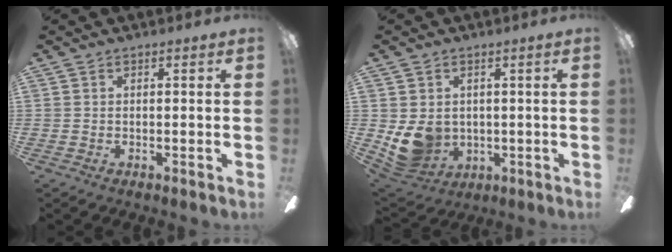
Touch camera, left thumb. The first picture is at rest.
{"total": 8.9, "force": [0.7, 7.7, 4.3], "torque": [-0.104, -0.015, 0.018]}